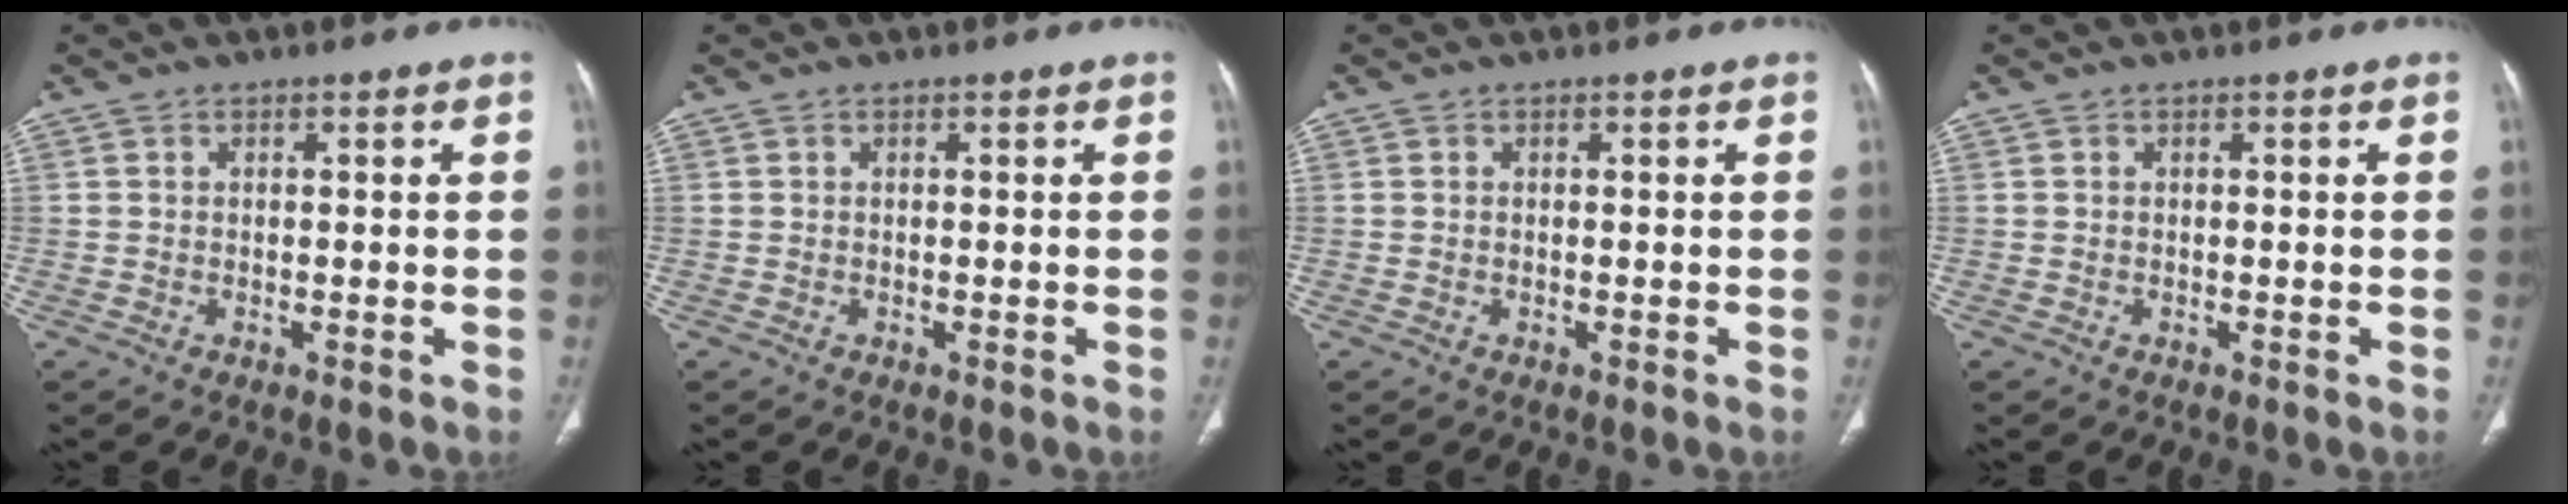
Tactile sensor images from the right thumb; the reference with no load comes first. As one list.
[{"total": 0.0}, {"total": 0.0}, {"total": 0.0}]